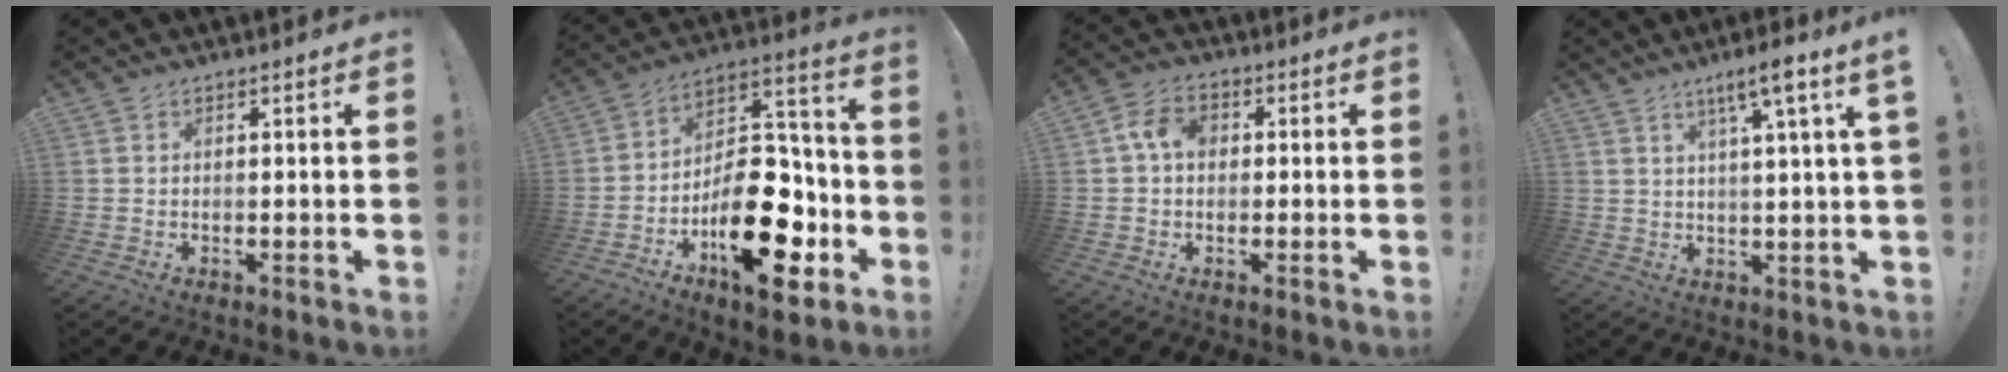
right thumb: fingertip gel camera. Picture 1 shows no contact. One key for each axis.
{"total": 23.5, "fx": -9.1, "fy": 12.8, "fz": 17.5, "tx": -0.248, "ty": 0.063, "tz": -0.133}
{"total": 7.2, "fx": 0.9, "fy": 5.0, "fz": 5.2, "tx": -0.100, "ty": 0.017, "tz": 0.019}
{"total": 7.6, "fx": 3.8, "fy": -0.9, "fz": 6.6, "tx": -0.097, "ty": -0.021, "tz": 0.051}